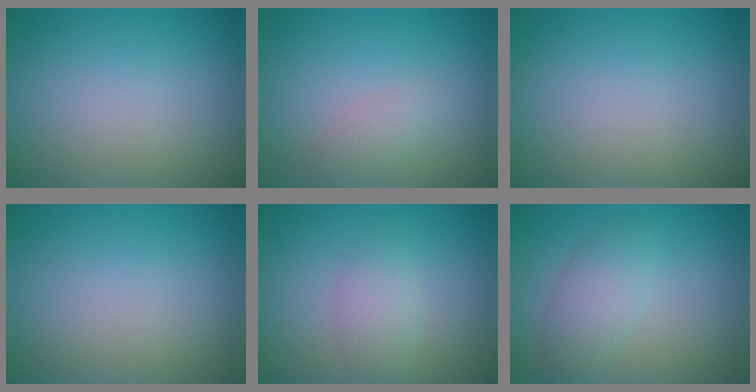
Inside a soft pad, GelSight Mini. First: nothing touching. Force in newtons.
{"total": 1.5, "press": 1.5, "slide": 0.1}
{"total": 0.0}
{"total": 0.0}
{"total": 1.2, "press": 1.2, "slide": 0.2}
{"total": 2.8, "press": 2.8, "slide": 0.1}